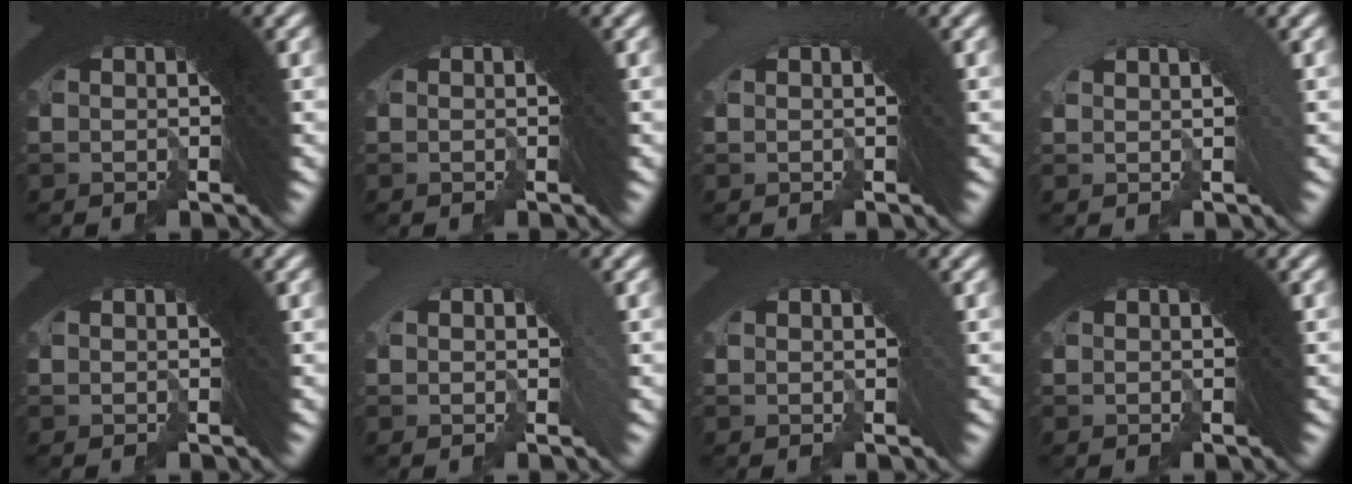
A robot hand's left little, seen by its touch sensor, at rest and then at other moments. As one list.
[{"total": 2.3, "force": [-1.1, -1.0, -1.7], "torque": [0.021, -0.010, -0.012]}, {"total": 4.2, "force": [-3.0, -0.6, -2.8], "torque": [0.035, -0.009, -0.044]}, {"total": 2.9, "force": [-2.5, 0.9, -1.1], "torque": [0.017, -0.003, -0.038]}, {"total": 1.7, "force": [-0.8, -0.7, -1.3], "torque": [0.015, -0.008, -0.010]}, {"total": 3.6, "force": [-3.1, 0.5, -1.8], "torque": [0.027, -0.012, -0.045]}, {"total": 3.2, "force": [-2.4, -0.6, -2.0], "torque": [0.031, -0.013, -0.030]}, {"total": 0.0}]